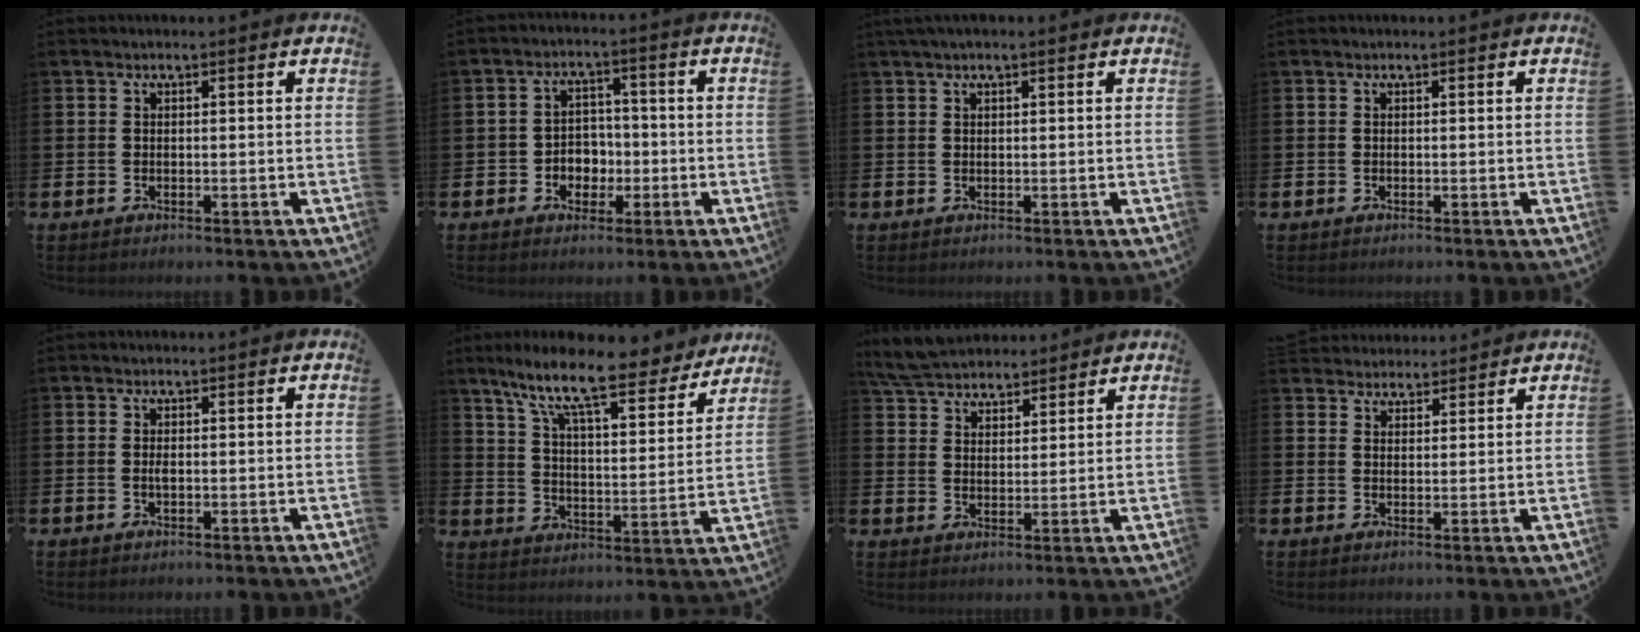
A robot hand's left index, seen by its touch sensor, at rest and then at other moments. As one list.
[{"total": 3.6, "force": [-1.1, 3.2, 1.1], "torque": [-0.030, 0.005, -0.028]}, {"total": 1.2, "force": [0.9, 0.1, 0.8], "torque": [-0.012, 0.001, 0.016]}, {"total": 0.0}, {"total": 0.9, "force": [0.0, 0.3, 0.9], "torque": [-0.016, 0.001, -0.001]}, {"total": 11.5, "force": [9.4, 2.1, 6.2], "torque": [-0.144, -0.057, 0.155]}, {"total": 6.0, "force": [5.8, 1.5, 0.5], "torque": [-0.038, -0.021, 0.108]}, {"total": 3.6, "force": [3.4, 0.9, -0.4], "torque": [-0.002, -0.014, 0.063]}]